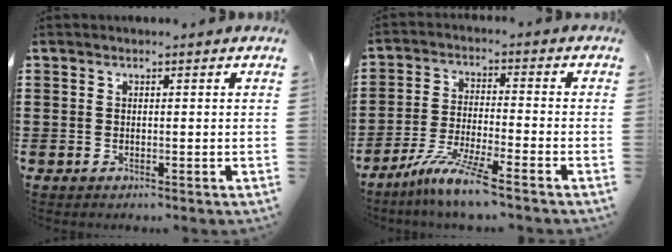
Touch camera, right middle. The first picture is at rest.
{"total": 7.9, "force": [-6.3, -0.1, 4.7], "torque": [-0.099, -0.014, -0.122]}